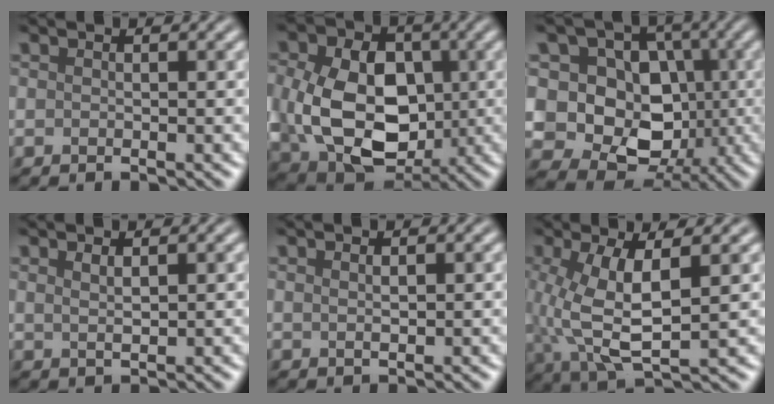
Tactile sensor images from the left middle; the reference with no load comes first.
{"total": 11.3, "force": [-0.4, 8.2, 7.8], "torque": [-0.157, -0.020, 0.000]}
{"total": 13.9, "force": [1.3, 12.0, 6.9], "torque": [-0.138, 0.038, 0.012]}
{"total": 1.1, "force": [0.8, 0.1, 0.8], "torque": [-0.019, -0.001, 0.023]}
{"total": 0.9, "force": [0.4, 0.4, 0.7], "torque": [-0.010, 0.005, 0.011]}
{"total": 6.5, "force": [1.1, 2.1, 6.0], "torque": [-0.135, -0.006, 0.028]}